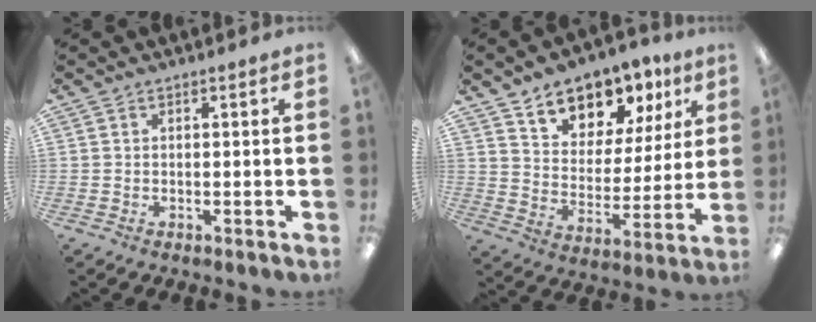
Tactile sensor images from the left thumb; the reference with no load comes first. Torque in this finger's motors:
{"motor_torque": [0.43, 0.65, 1.32, -1.45, 0.09]}